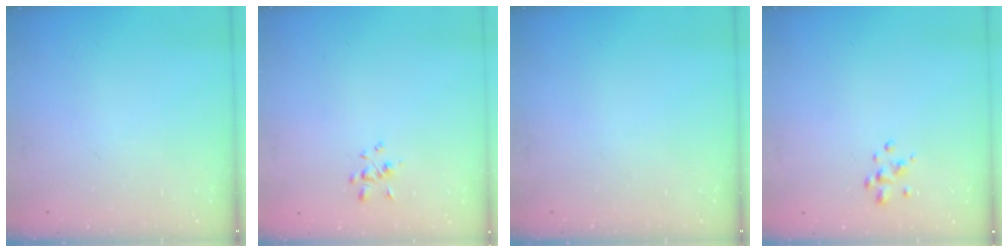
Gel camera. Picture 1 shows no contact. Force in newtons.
{"total": 1.9, "press": 1.8, "slide": 0.7}
{"total": 0.0}
{"total": 2.2, "press": 2.2, "slide": 0.3}